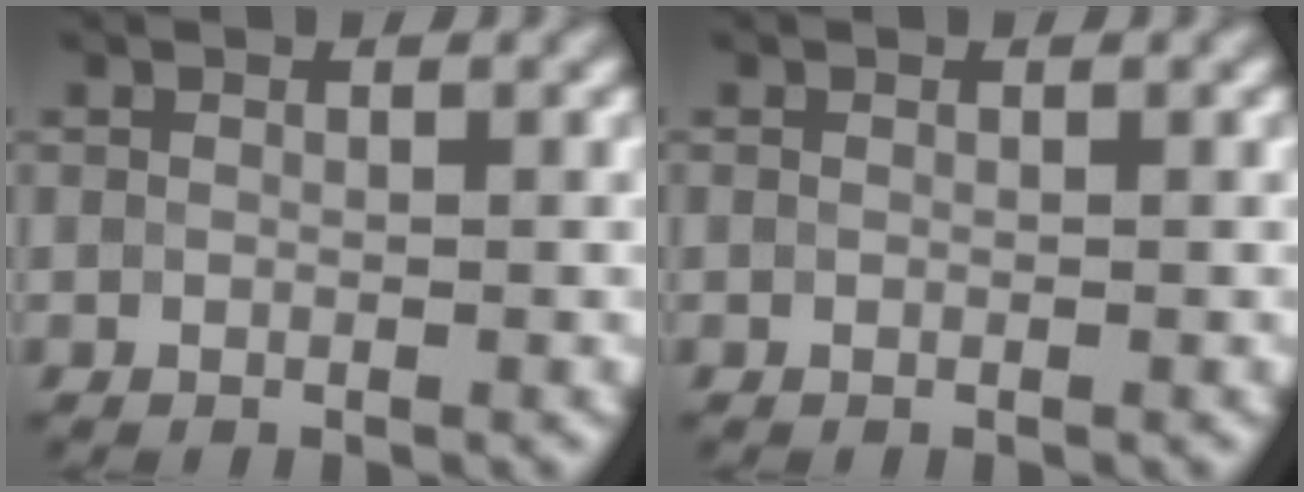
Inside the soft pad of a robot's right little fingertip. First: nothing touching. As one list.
[{"total": 0.0}]